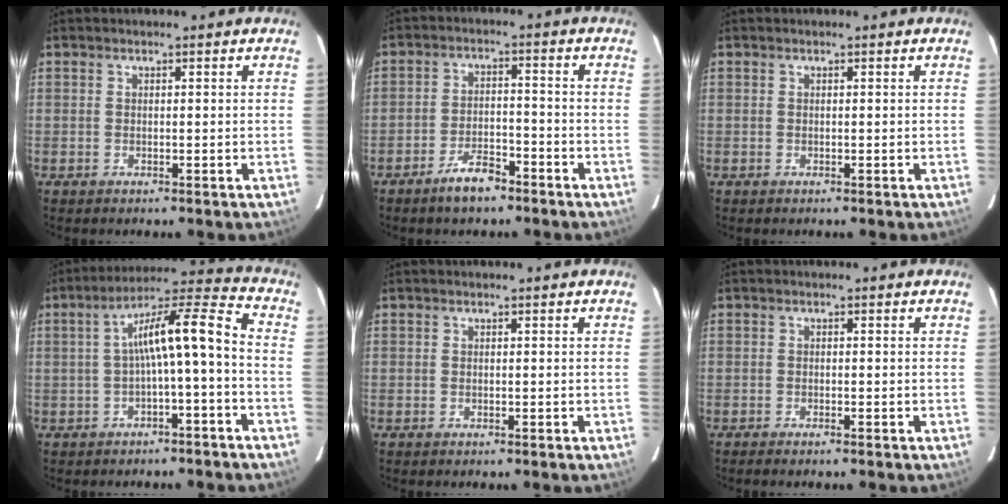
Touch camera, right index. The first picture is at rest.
{"total": 5.6, "force": [-4.2, 1.9, 3.2], "torque": [-0.062, 0.002, -0.073]}
{"total": 0.0}
{"total": 10.4, "force": [-0.9, 0.9, 10.4], "torque": [-0.165, 0.042, -0.014]}
{"total": 0.0}
{"total": 2.1, "force": [-1.7, 0.1, 1.2], "torque": [-0.015, -0.002, -0.020]}